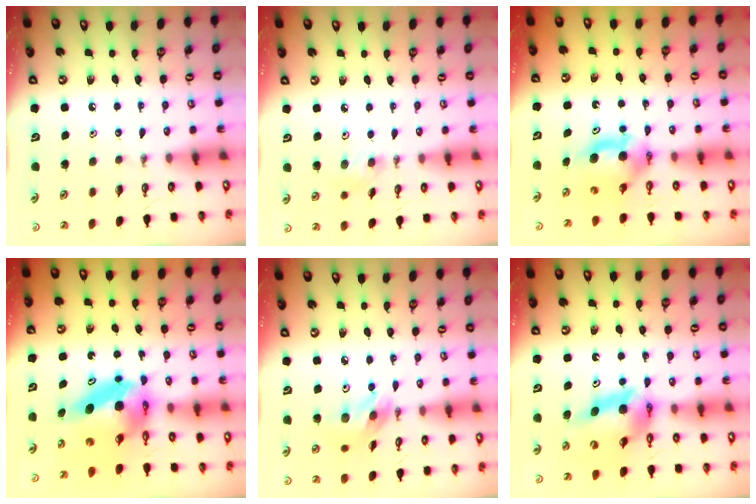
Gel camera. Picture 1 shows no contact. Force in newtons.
{"total": 9.0, "press": 5.2, "slide": 7.4}
{"total": 7.0, "press": 6.1, "slide": 3.4}
{"total": 7.6, "press": 7.6, "slide": 0.6}
{"total": 10.8, "press": 10.7, "slide": 0.8}
{"total": 11.0, "press": 10.9, "slide": 1.1}